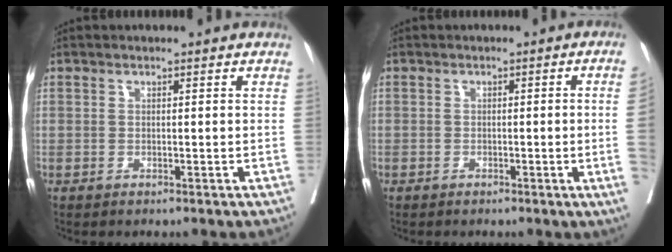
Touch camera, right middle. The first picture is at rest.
{"total": 4.3, "force": [-0.9, -1.5, 3.9], "torque": [-0.047, -0.007, -0.012]}